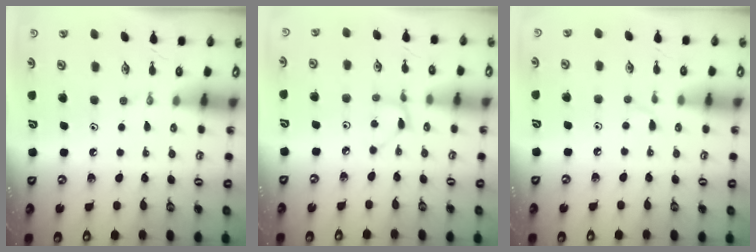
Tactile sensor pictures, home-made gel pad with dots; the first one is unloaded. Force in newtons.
{"total": 2.5, "press": 2.5, "slide": 0.3}
{"total": 2.9, "press": 2.8, "slide": 0.5}